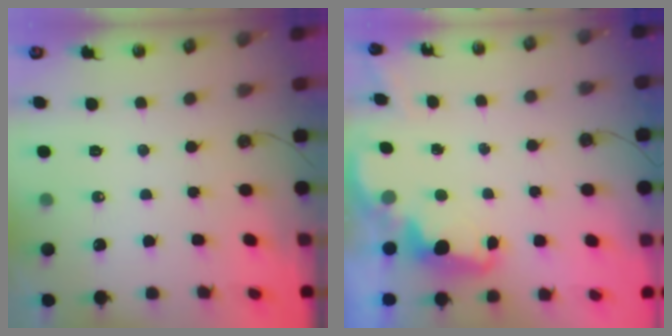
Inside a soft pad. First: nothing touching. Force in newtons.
{"total": 2.5, "press": 2.4, "slide": 0.5}